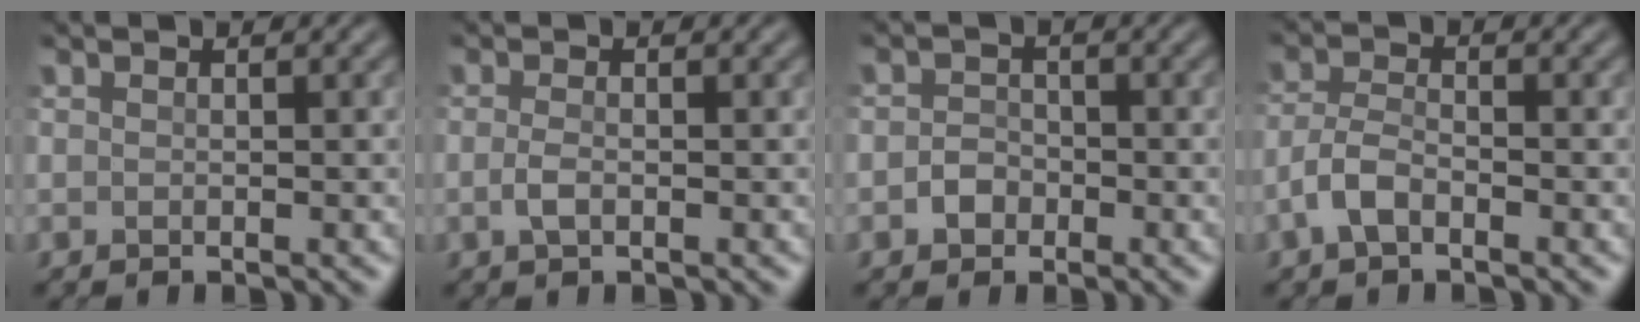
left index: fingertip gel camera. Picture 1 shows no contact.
{"total": 1.0, "force": [-0.2, 0.4, 0.9], "torque": [-0.026, 0.003, -0.006]}
{"total": 1.5, "force": [-0.5, 1.3, 0.4], "torque": [-0.005, 0.007, -0.013]}
{"total": 2.2, "force": [-1.3, 0.9, 1.5], "torque": [-0.037, 0.009, -0.035]}